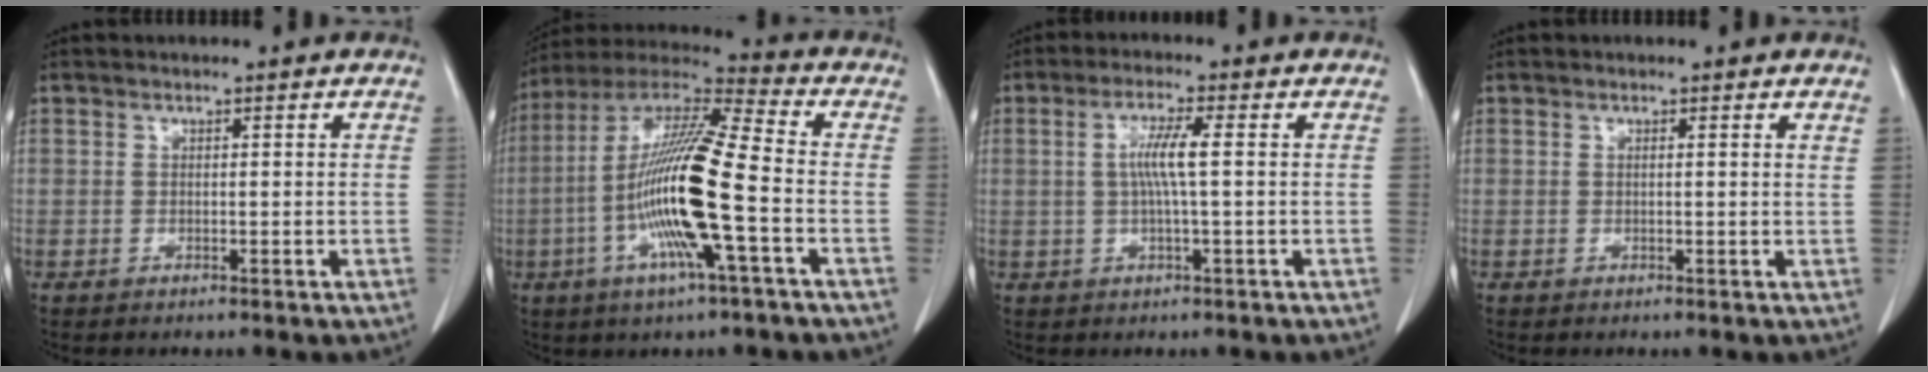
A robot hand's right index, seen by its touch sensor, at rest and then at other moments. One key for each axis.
{"total": 17.5, "fx": -3.9, "fy": 0.8, "fz": 17.0, "tx": -0.342, "ty": -0.005, "tz": -0.082}
{"total": 4.8, "fx": 0.4, "fy": -0.1, "fz": 4.8, "tx": -0.096, "ty": 0.005, "tz": 0.008}
{"total": 1.0, "fx": 0.8, "fy": -0.1, "fz": 0.6, "tx": -0.009, "ty": 0.000, "tz": 0.004}